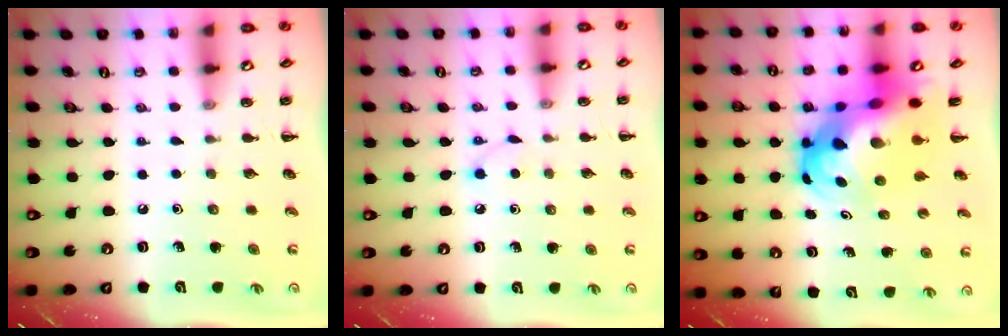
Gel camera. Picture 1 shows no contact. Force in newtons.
{"total": 2.7, "press": 2.5, "slide": 0.9}
{"total": 13.4, "press": 12.9, "slide": 3.5}